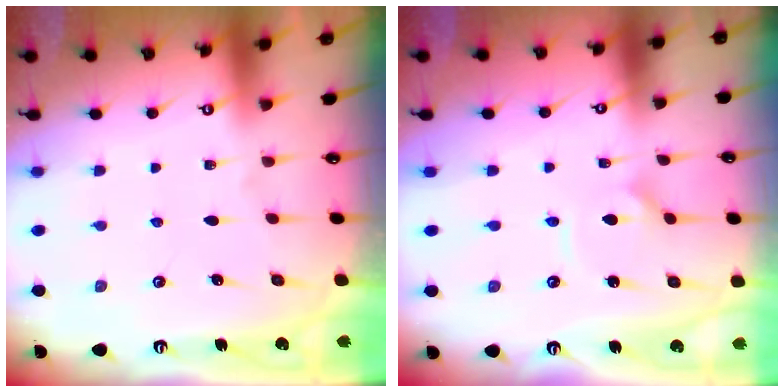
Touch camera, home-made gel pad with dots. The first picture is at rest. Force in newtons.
{"total": 2.1, "press": 2.1, "slide": 0.6}